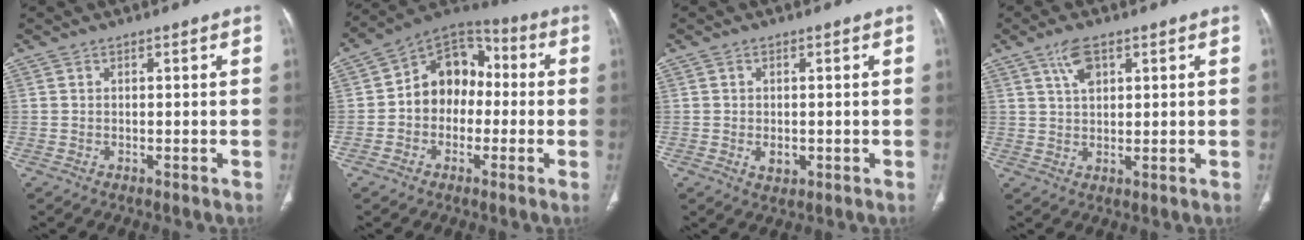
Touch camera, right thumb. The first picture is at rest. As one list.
[{"total": 12.5, "force": [-0.7, 9.8, 7.8], "torque": [-0.078, 0.044, -0.028]}, {"total": 2.9, "force": [-0.5, 2.0, 2.0], "torque": [-0.025, -0.001, -0.003]}, {"total": 5.0, "force": [2.6, 2.3, 3.6], "torque": [-0.064, -0.008, 0.052]}]